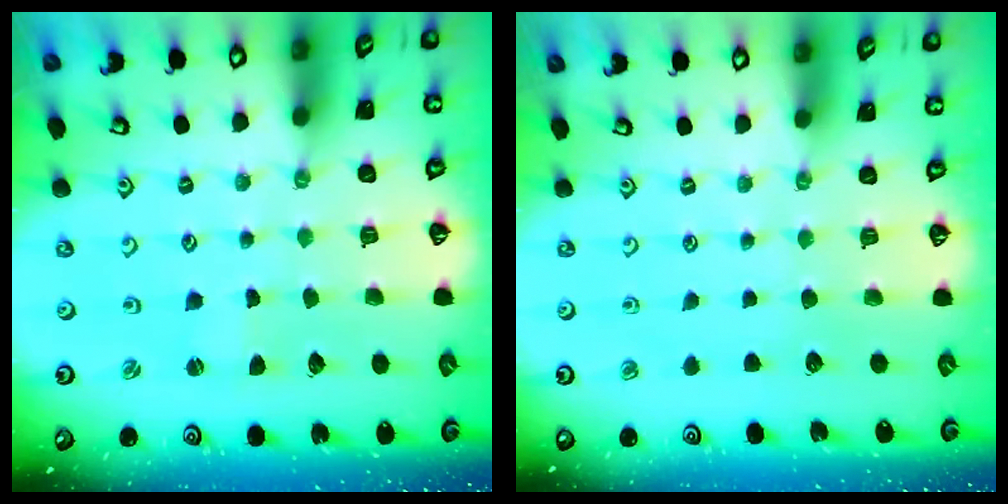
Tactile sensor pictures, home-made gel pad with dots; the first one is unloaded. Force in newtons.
{"total": 0.0}